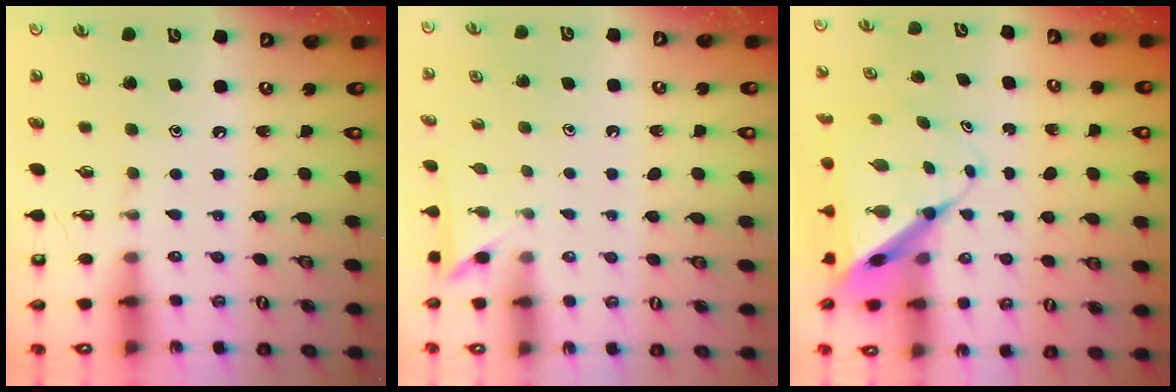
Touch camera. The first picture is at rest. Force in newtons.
{"total": 2.3, "press": 2.3, "slide": 0.2}
{"total": 8.7, "press": 8.7, "slide": 0.8}